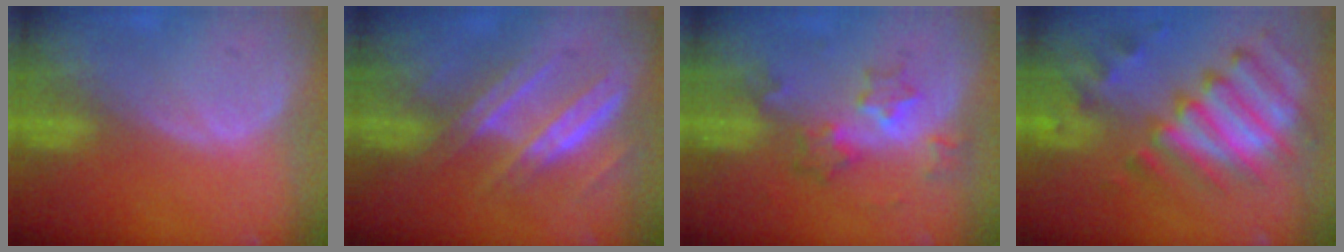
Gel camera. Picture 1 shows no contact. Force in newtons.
{"total": 7.9, "press": 7.0, "slide": 3.7}
{"total": 6.1, "press": 5.4, "slide": 2.9}
{"total": 11.8, "press": 10.2, "slide": 5.9}